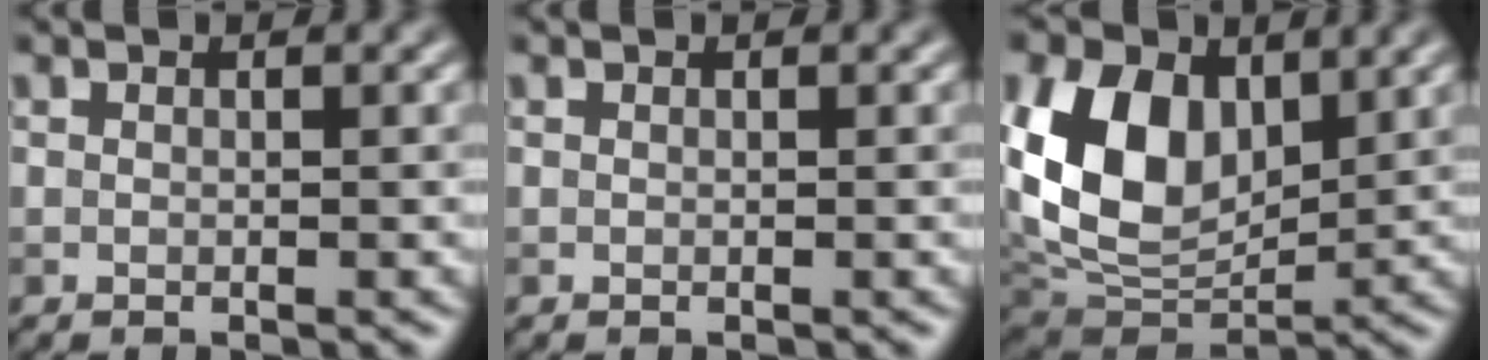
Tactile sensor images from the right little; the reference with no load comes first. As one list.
[{"total": 0.0}, {"total": 10.1, "force": [2.9, 7.0, 6.6], "torque": [-0.147, -0.013, 0.055]}]